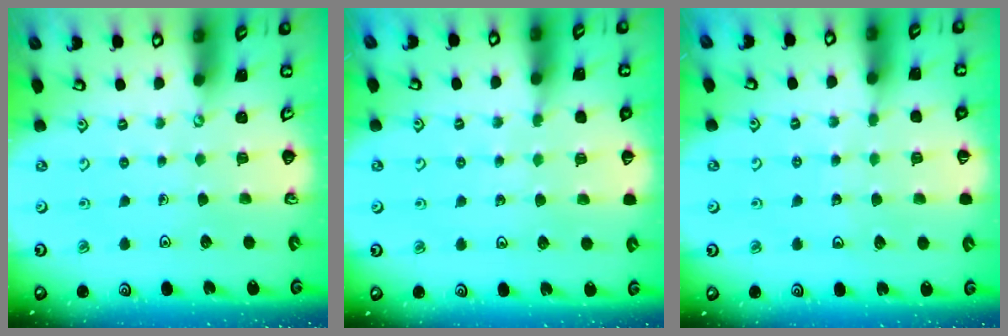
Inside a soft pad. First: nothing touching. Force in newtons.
{"total": 5.9, "press": 5.7, "slide": 1.4}
{"total": 5.0, "press": 4.7, "slide": 1.6}